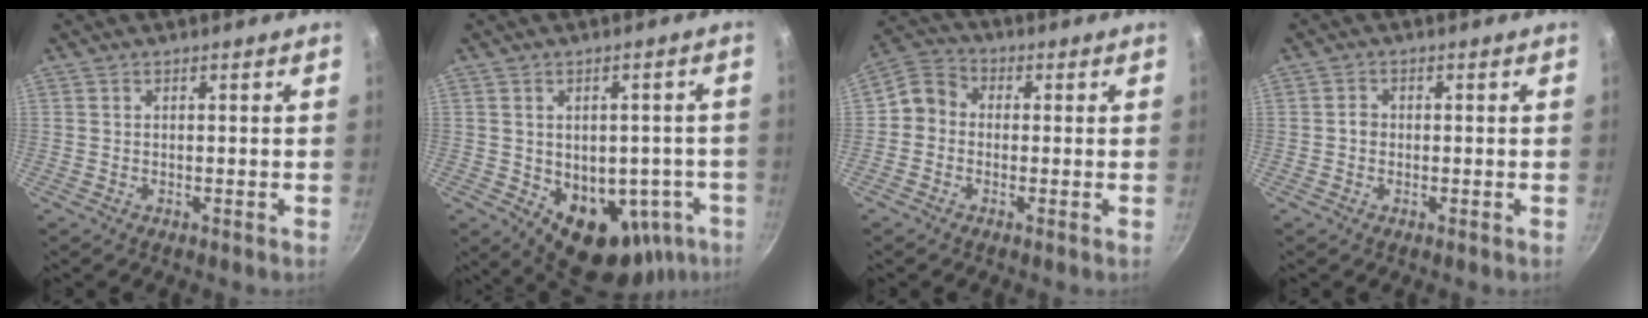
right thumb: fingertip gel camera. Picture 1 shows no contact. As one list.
[{"total": 16.6, "force": [-4.9, 11.6, 10.9], "torque": [-0.090, 0.005, -0.040]}, {"total": 5.4, "force": [-0.8, 4.8, 2.4], "torque": [-0.024, 0.018, -0.039]}, {"total": 1.6, "force": [-0.2, 1.3, 0.7], "torque": [-0.009, 0.009, -0.005]}]